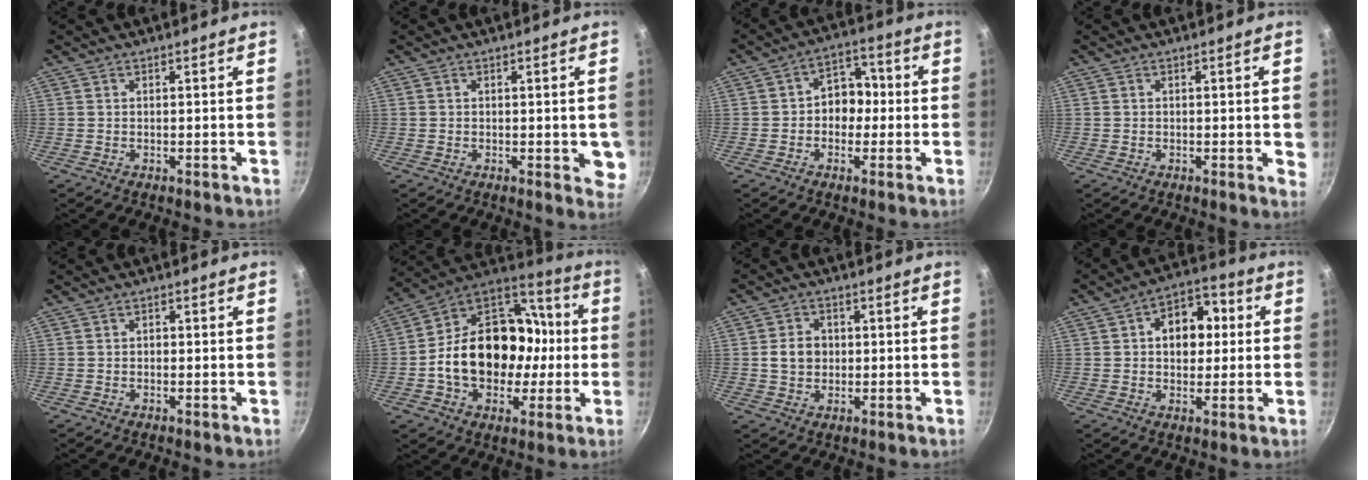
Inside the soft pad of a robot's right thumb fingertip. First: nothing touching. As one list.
[{"total": 4.7, "force": [-0.4, 2.0, 4.2], "torque": [-0.036, -0.009, -0.006]}, {"total": 7.5, "force": [-0.5, 6.0, 4.5], "torque": [-0.004, 0.023, -0.017]}, {"total": 3.3, "force": [0.0, 1.4, 3.0], "torque": [-0.022, 0.000, 0.000]}, {"total": 0.7, "force": [-0.2, 0.6, 0.3], "torque": [-0.002, 0.004, -0.003]}, {"total": 23.3, "force": [-2.2, 17.8, 15.0], "torque": [-0.223, 0.054, -0.038]}, {"total": 5.3, "force": [0.2, 4.5, 2.8], "torque": [-0.029, 0.007, -0.001]}, {"total": 11.0, "force": [1.8, 7.9, 7.5], "torque": [-0.061, 0.017, 0.014]}]